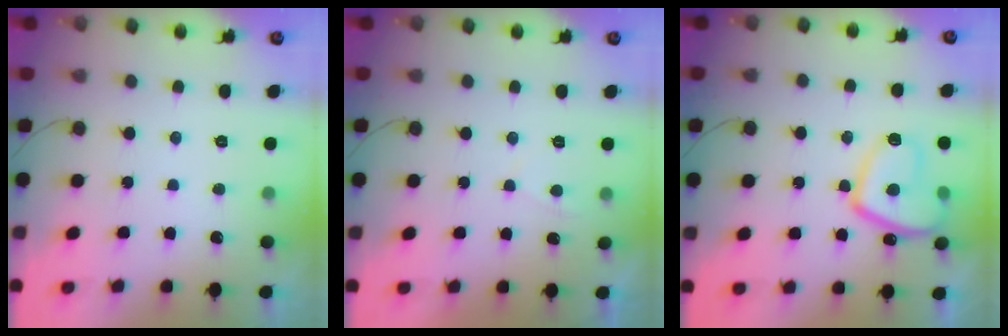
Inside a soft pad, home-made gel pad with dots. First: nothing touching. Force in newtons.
{"total": 0.9, "press": 0.7, "slide": 0.5}
{"total": 13.2, "press": 13.2, "slide": 1.5}